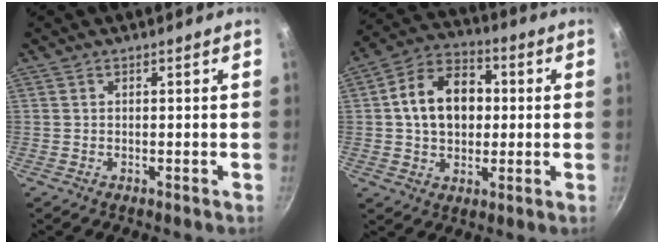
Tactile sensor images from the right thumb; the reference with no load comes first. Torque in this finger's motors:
{"motor_torque": [-0.31, 0.71, 0.39, -0.07, 0.12]}